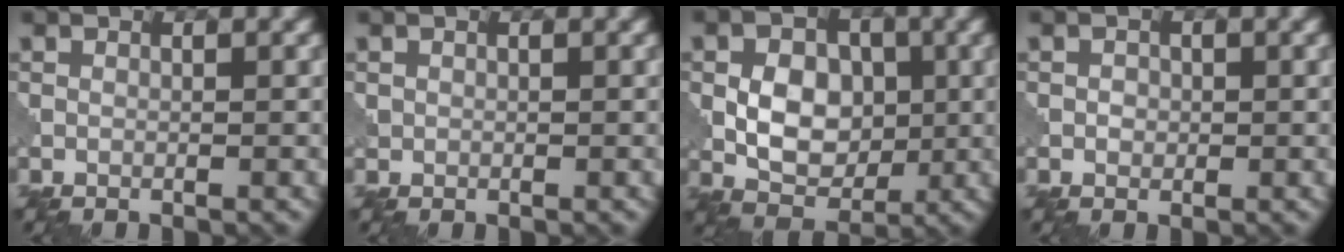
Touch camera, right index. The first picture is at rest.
{"total": 0.5, "force": [0.1, 0.5, 0.0], "torque": [0.005, -0.001, 0.003]}
{"total": 5.7, "force": [-0.1, 4.2, 3.9], "torque": [-0.060, 0.000, -0.003]}
{"total": 0.9, "force": [0.0, 0.8, 0.4], "torque": [-0.005, 0.000, -0.003]}